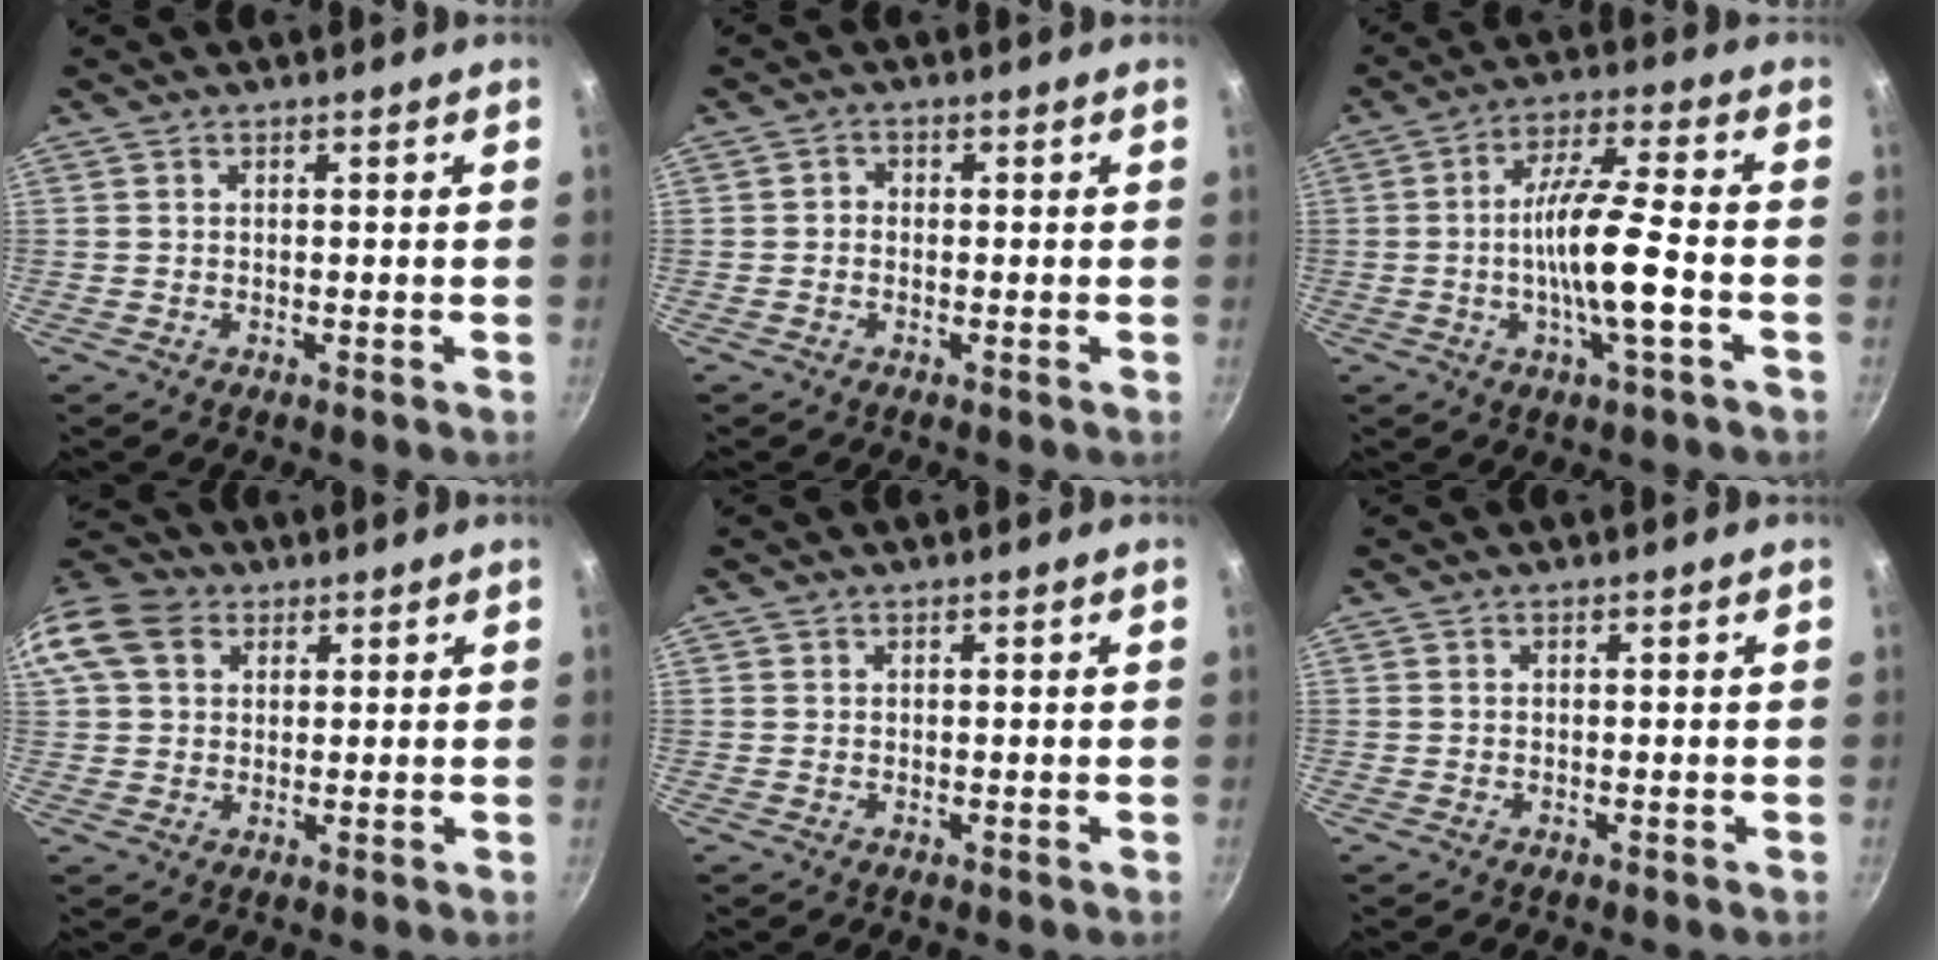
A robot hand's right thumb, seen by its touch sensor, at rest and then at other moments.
{"total": 1.2, "force": [-0.4, 1.0, 0.5], "torque": [-0.006, 0.006, -0.010]}
{"total": 11.8, "force": [-2.7, 1.9, 11.4], "torque": [-0.206, 0.020, -0.055]}
{"total": 13.0, "force": [4.5, 10.1, 6.9], "torque": [-0.137, 0.020, 0.070]}
{"total": 0.0}
{"total": 0.0}